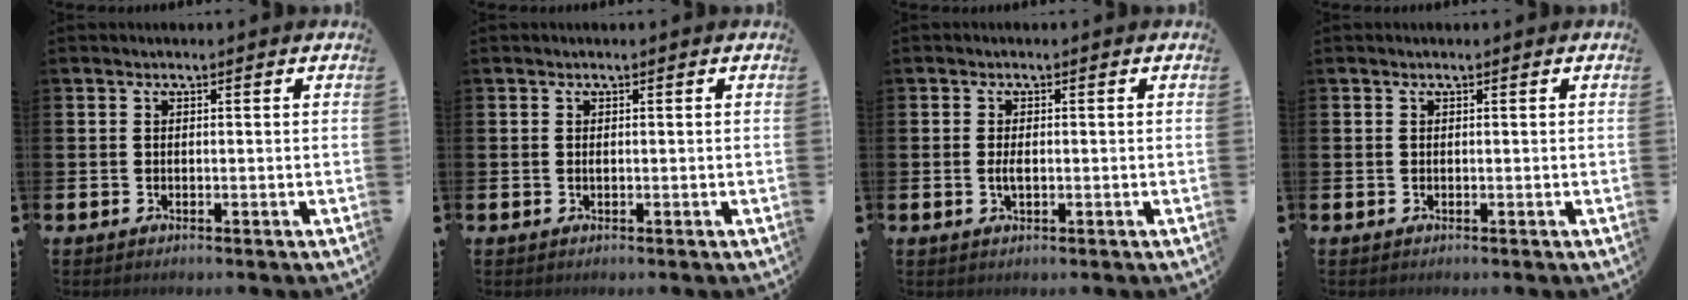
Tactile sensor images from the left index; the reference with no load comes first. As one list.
[{"total": 0.0}, {"total": 1.7, "force": [-0.2, 0.7, 1.5], "torque": [-0.028, 0.001, -0.005]}, {"total": 0.0}]